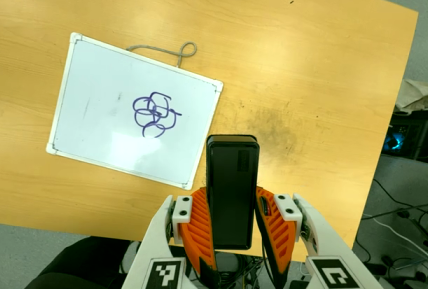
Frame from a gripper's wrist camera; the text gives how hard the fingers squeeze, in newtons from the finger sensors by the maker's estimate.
{"total": 5.8, "left": 3.9, "right": 7.7}